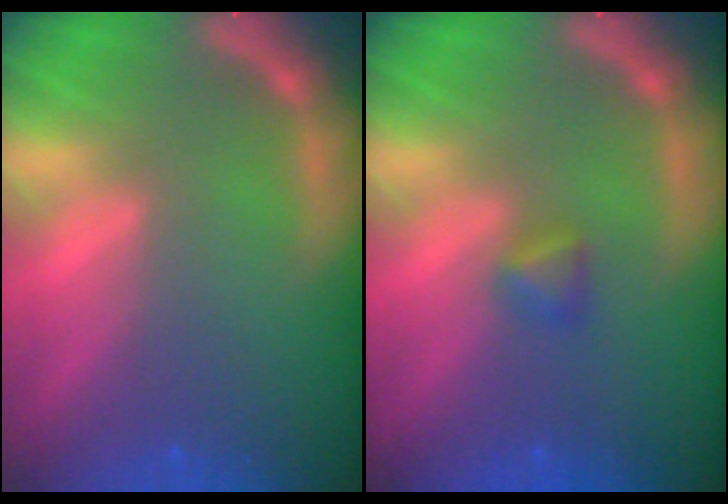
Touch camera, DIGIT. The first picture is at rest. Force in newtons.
{"total": 1.4}